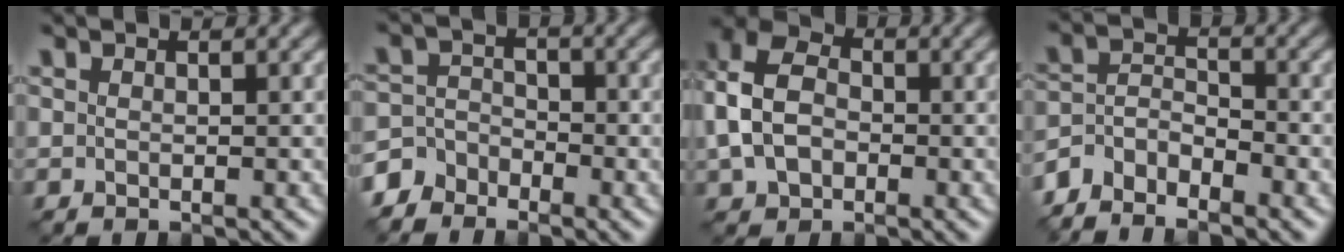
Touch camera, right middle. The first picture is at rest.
{"total": 4.4, "force": [-3.5, 2.7, 0.1], "torque": [0.023, 0.002, -0.071]}
{"total": 7.8, "force": [-0.6, 5.7, 5.3], "torque": [-0.140, 0.015, -0.026]}
{"total": 3.6, "force": [-3.3, 1.2, 1.0], "torque": [-0.022, 0.005, -0.076]}